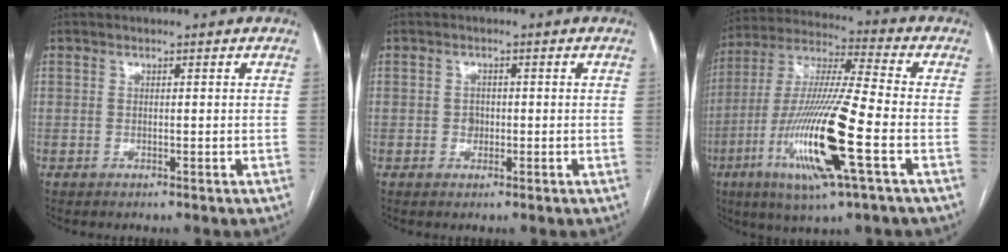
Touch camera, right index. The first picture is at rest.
{"total": 1.6, "force": [-0.2, 1.4, 0.7], "torque": [-0.010, 0.004, -0.001]}
{"total": 19.1, "force": [-6.3, 0.9, 18.1], "torque": [-0.377, -0.023, -0.119]}